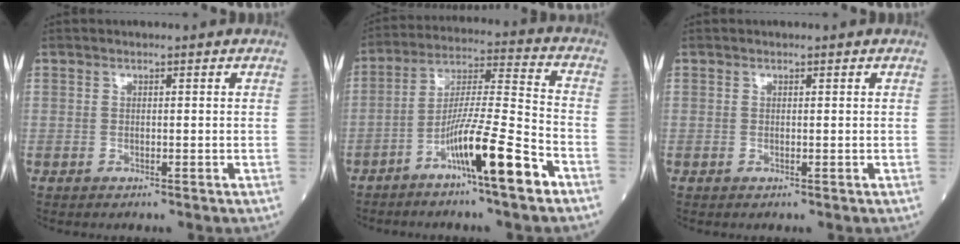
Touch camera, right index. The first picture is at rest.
{"total": 12.0, "force": [-6.8, -0.4, 9.9], "torque": [-0.173, -0.004, -0.125]}
{"total": 0.0}